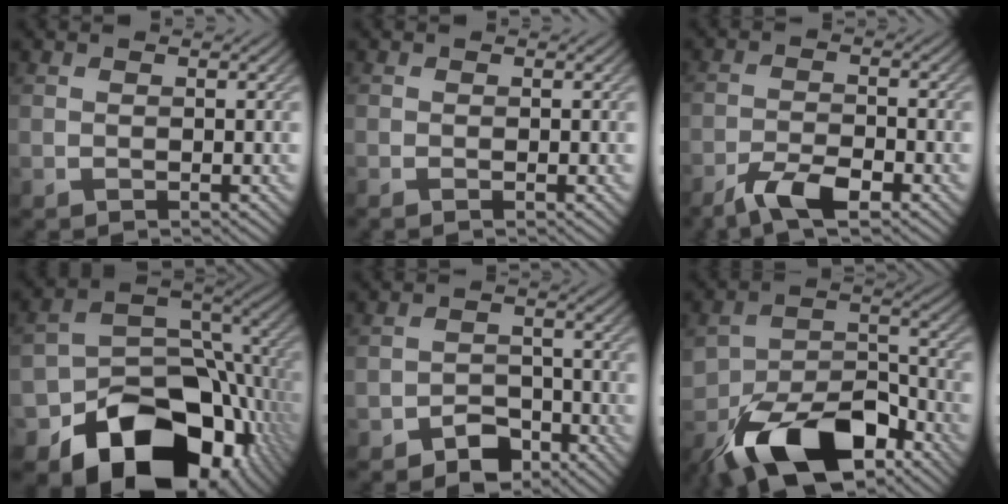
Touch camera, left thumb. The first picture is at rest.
{"total": 0.0}
{"total": 5.6, "force": [-4.0, 1.4, 3.7], "torque": [-0.075, 0.000, -0.075]}
{"total": 16.6, "force": [-8.3, 11.9, 8.1], "torque": [-0.127, -0.047, -0.119]}
{"total": 3.8, "force": [-2.8, 2.3, 1.2], "torque": [-0.014, 0.006, -0.053]}
{"total": 14.3, "force": [-8.8, 7.2, 8.7], "torque": [-0.165, -0.021, -0.157]}